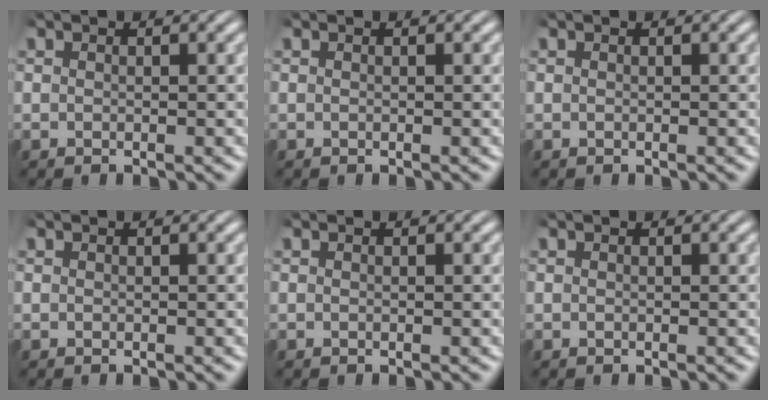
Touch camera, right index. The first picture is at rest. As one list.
[{"total": 0.0}, {"total": 0.0}, {"total": 0.0}, {"total": 0.0}, {"total": 0.0}]